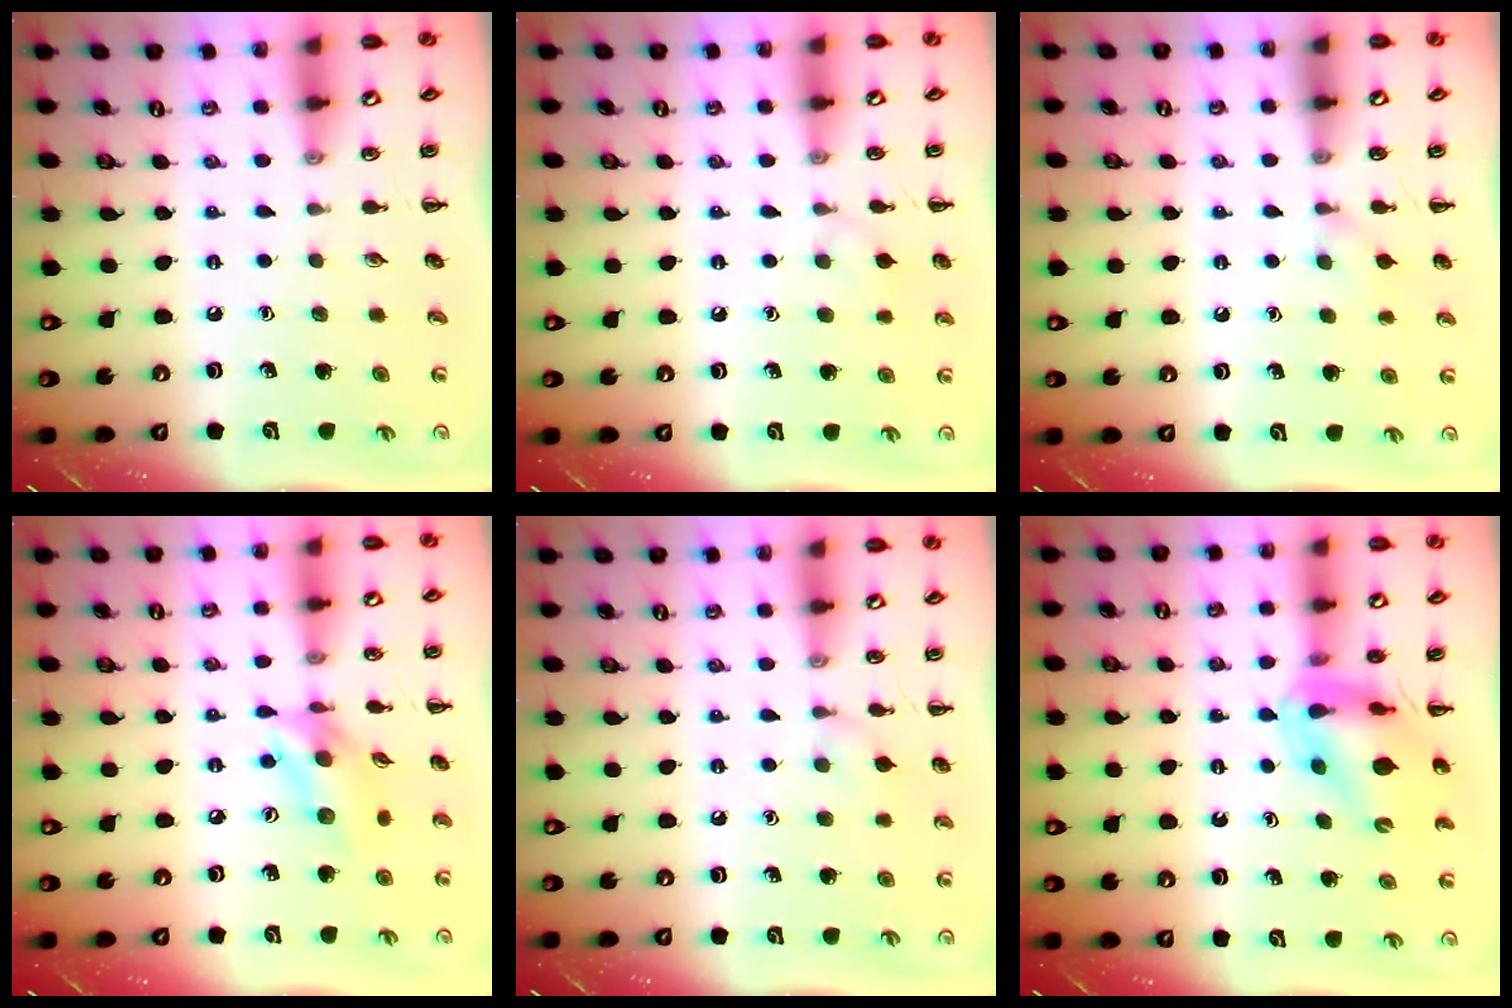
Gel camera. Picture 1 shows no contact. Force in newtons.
{"total": 6.1, "press": 5.8, "slide": 1.9}
{"total": 4.0, "press": 3.7, "slide": 1.5}
{"total": 11.5, "press": 11.2, "slide": 2.2}
{"total": 5.6, "press": 5.2, "slide": 1.9}
{"total": 12.4, "press": 11.9, "slide": 3.5}